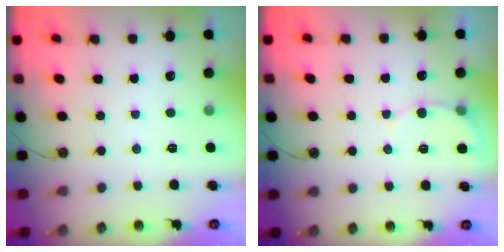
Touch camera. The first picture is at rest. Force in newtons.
{"total": 5.3, "press": 5.3, "slide": 0.4}